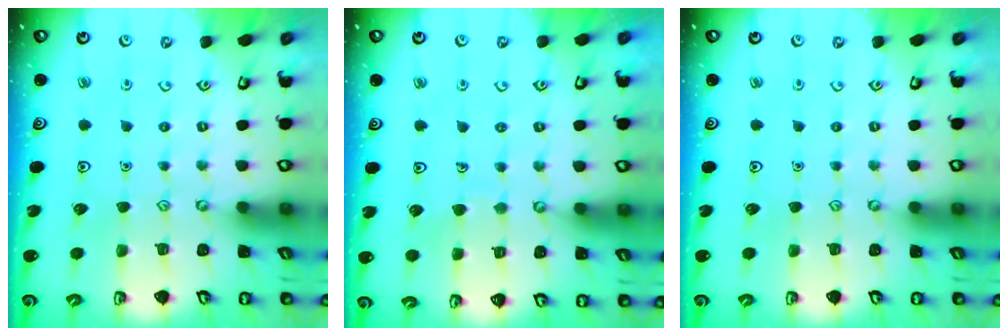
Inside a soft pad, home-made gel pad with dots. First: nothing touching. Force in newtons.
{"total": 3.4, "press": 3.4, "slide": 0.0}
{"total": 0.0}